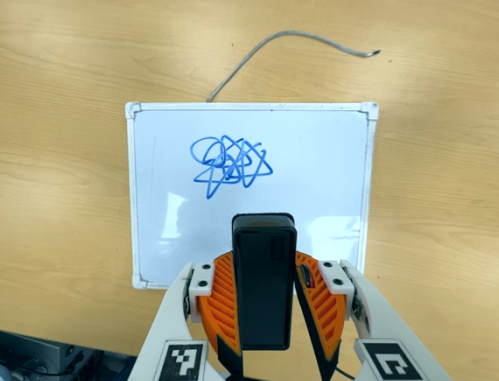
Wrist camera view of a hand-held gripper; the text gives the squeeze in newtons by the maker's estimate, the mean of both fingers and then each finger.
{"total": 6.0, "left": 5.2, "right": 6.9}